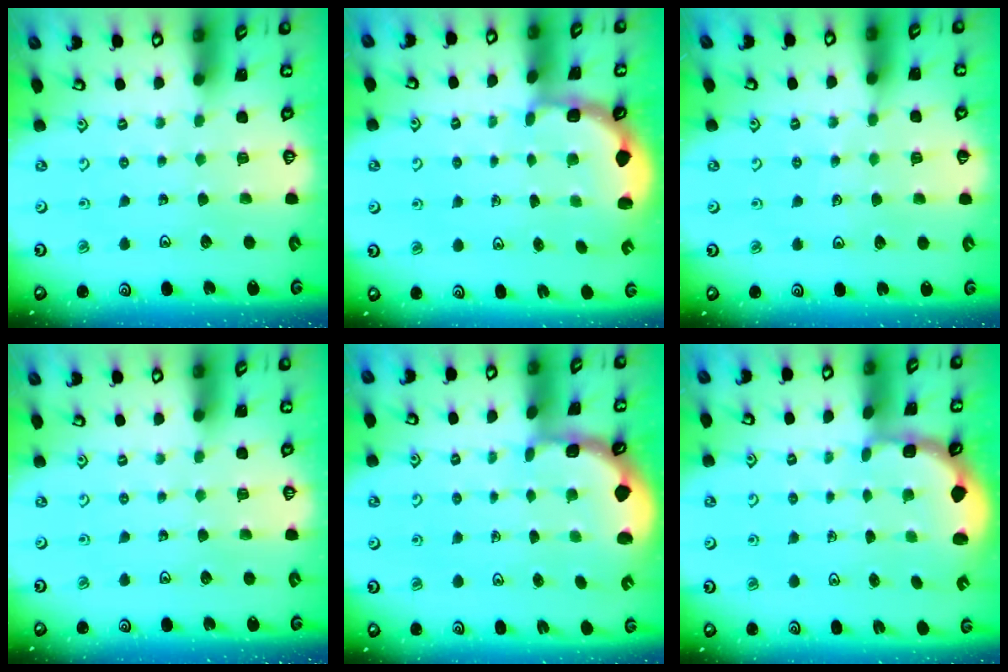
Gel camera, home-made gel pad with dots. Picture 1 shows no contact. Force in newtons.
{"total": 2.5, "press": 1.9, "slide": 1.6}
{"total": 5.0, "press": 4.8, "slide": 1.3}
{"total": 0.0}
{"total": 1.7, "press": 1.6, "slide": 0.4}
{"total": 2.4, "press": 2.1, "slide": 1.2}